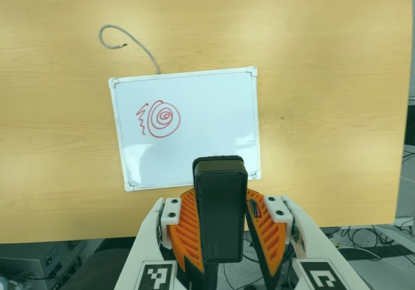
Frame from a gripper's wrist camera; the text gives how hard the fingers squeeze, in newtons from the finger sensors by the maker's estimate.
{"total": 7.6, "left": 6.9, "right": 8.4}